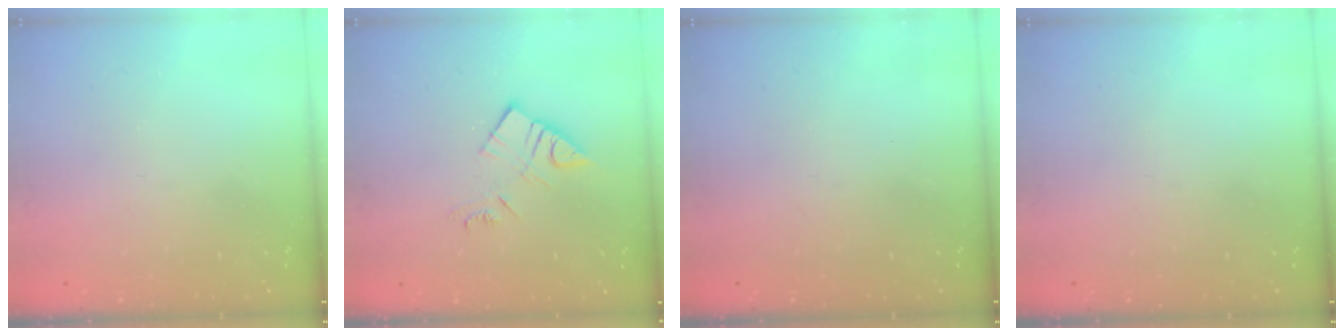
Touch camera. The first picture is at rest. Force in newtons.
{"total": 8.9, "press": 8.9, "slide": 0.5}
{"total": 2.1, "press": 2.0, "slide": 0.4}
{"total": 0.0}